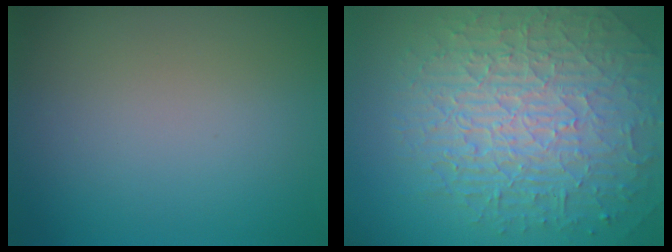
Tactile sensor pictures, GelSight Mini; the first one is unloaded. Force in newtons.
{"total": 9.7, "press": 6.3, "slide": 7.4}